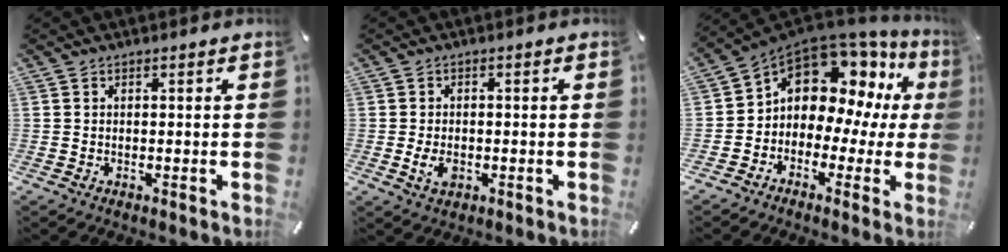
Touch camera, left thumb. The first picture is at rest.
{"total": 3.4, "force": [-0.9, 2.1, 2.5], "torque": [-0.064, -0.004, -0.019]}
{"total": 11.0, "force": [5.9, 7.9, 4.9], "torque": [-0.084, -0.055, 0.106]}